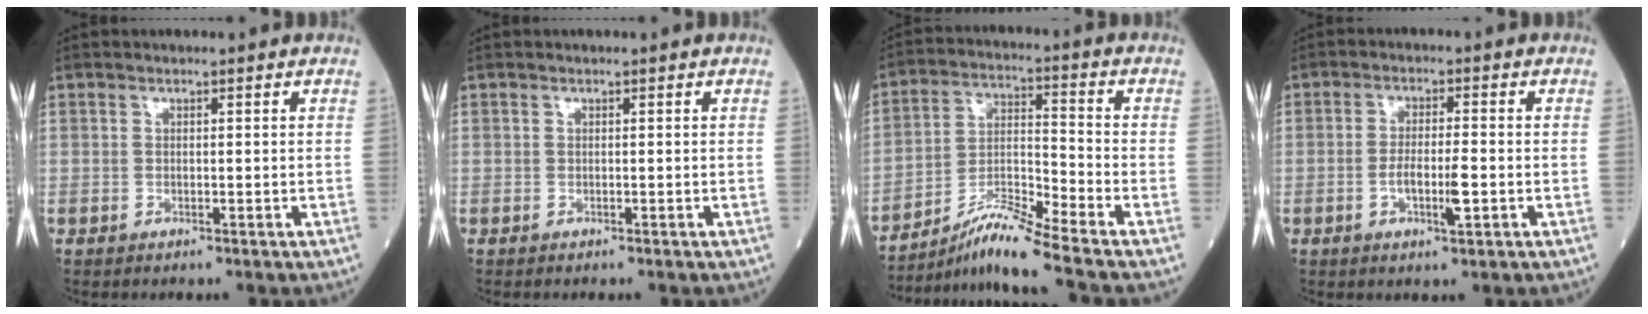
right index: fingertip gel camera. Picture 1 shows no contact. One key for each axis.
{"total": 0.0}
{"total": 9.4, "fx": -8.1, "fy": -2.1, "fz": 4.2, "tx": -0.089, "ty": -0.012, "tz": -0.150}
{"total": 4.6, "fx": -1.3, "fy": 0.6, "fz": 4.4, "tx": -0.079, "ty": -0.003, "tz": -0.023}